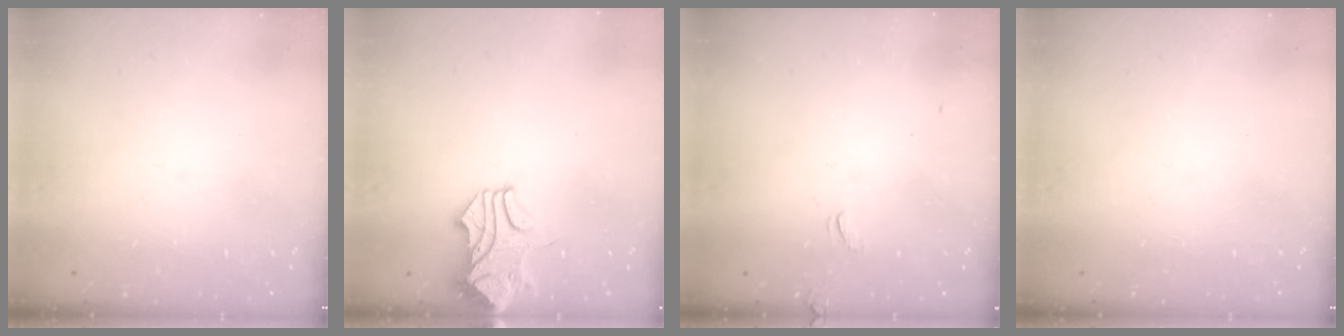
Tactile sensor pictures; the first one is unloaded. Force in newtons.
{"total": 1.6, "press": 1.5, "slide": 0.5}
{"total": 3.8, "press": 3.8, "slide": 0.3}
{"total": 0.0}